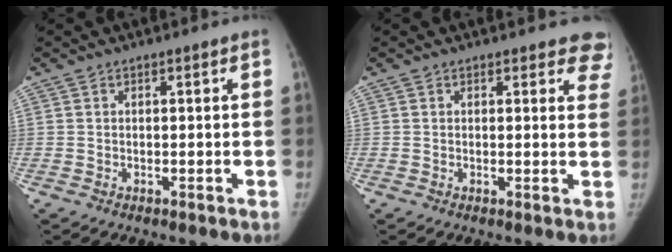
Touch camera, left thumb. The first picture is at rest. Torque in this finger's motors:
{"motor_torque": [1.13, 0.19, 0.76, -0.58, 0.09]}